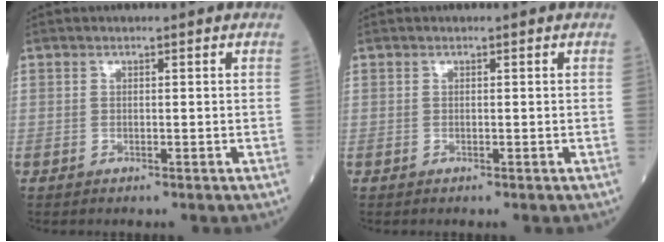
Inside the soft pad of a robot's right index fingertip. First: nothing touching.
{"total": 0.0}